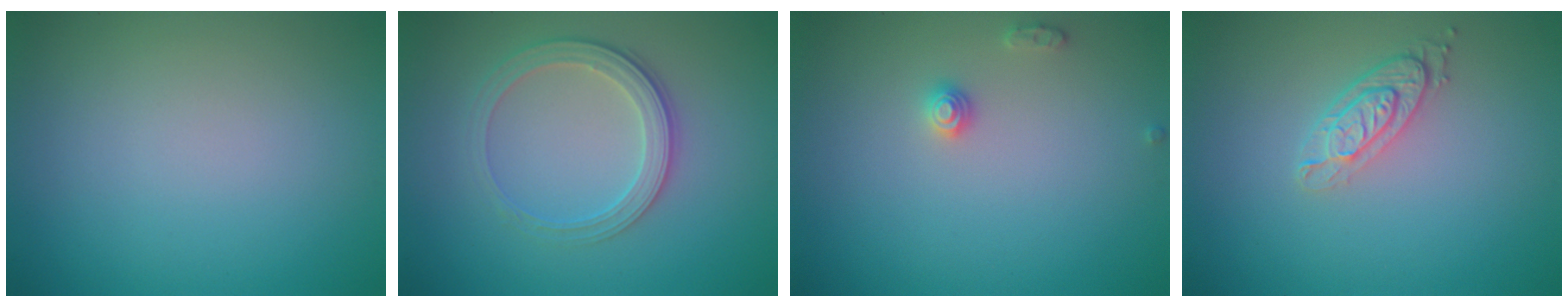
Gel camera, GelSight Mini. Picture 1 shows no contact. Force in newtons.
{"total": 2.8, "press": 2.7, "slide": 0.9}
{"total": 1.2, "press": 1.2, "slide": 0.0}
{"total": 2.8, "press": 2.2, "slide": 1.7}